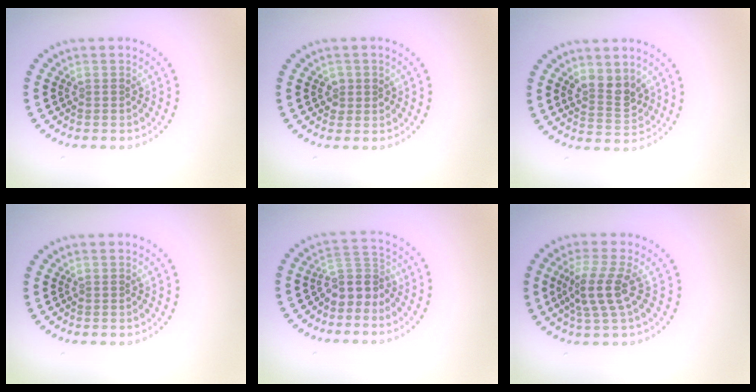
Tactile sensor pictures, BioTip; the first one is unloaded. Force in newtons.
{"total": 1.2, "press": 1.1, "slide": 0.3}
{"total": 2.8, "press": 2.5, "slide": 1.2}
{"total": 0.0}
{"total": 3.0, "press": 2.2, "slide": 2.0}
{"total": 3.5, "press": 2.8, "slide": 2.0}